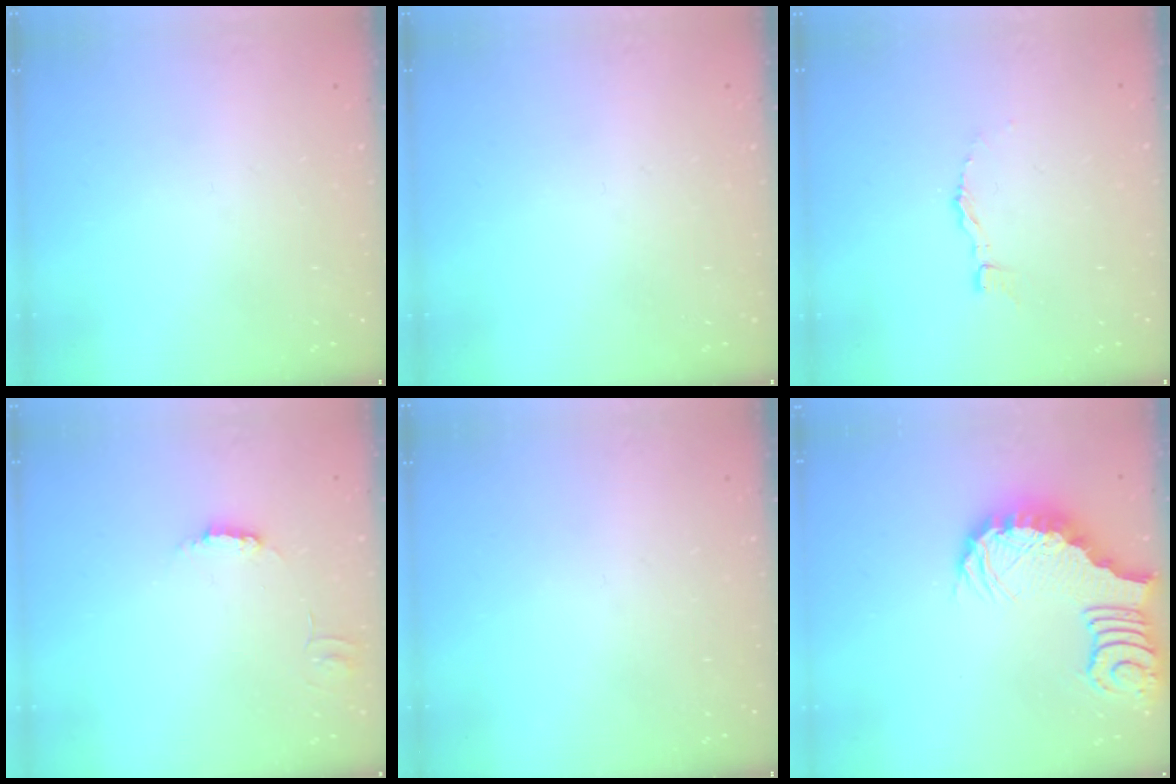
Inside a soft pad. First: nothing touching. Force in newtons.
{"total": 0.0}
{"total": 3.1, "press": 3.1, "slide": 0.2}
{"total": 4.2, "press": 4.2, "slide": 0.5}
{"total": 0.0}
{"total": 4.3, "press": 4.3, "slide": 0.5}